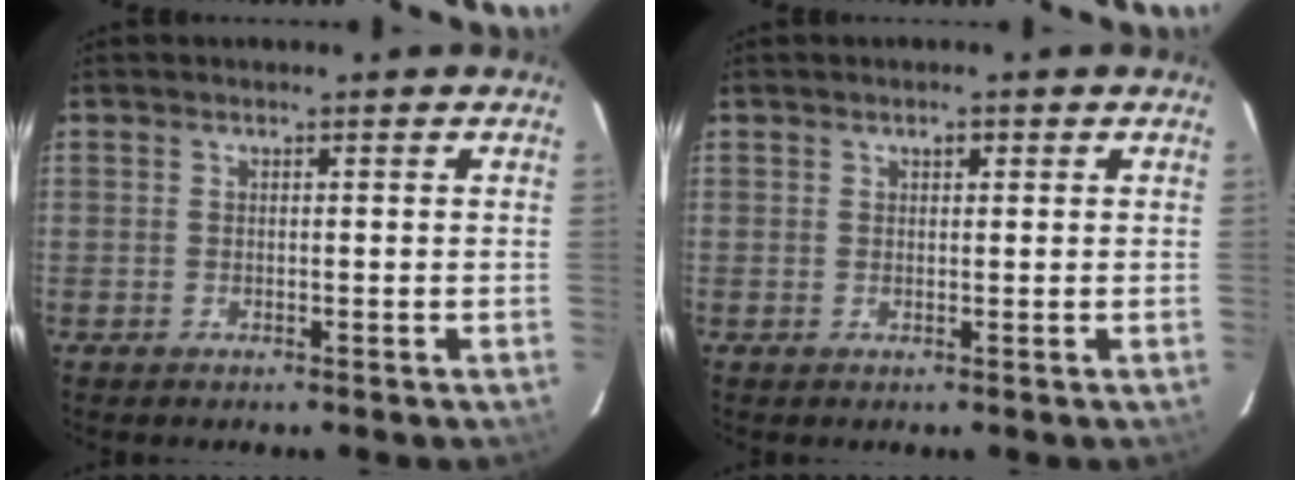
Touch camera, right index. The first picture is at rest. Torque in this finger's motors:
{"motor_torque": [0.01, 0.00, 0.01, 0.01]}